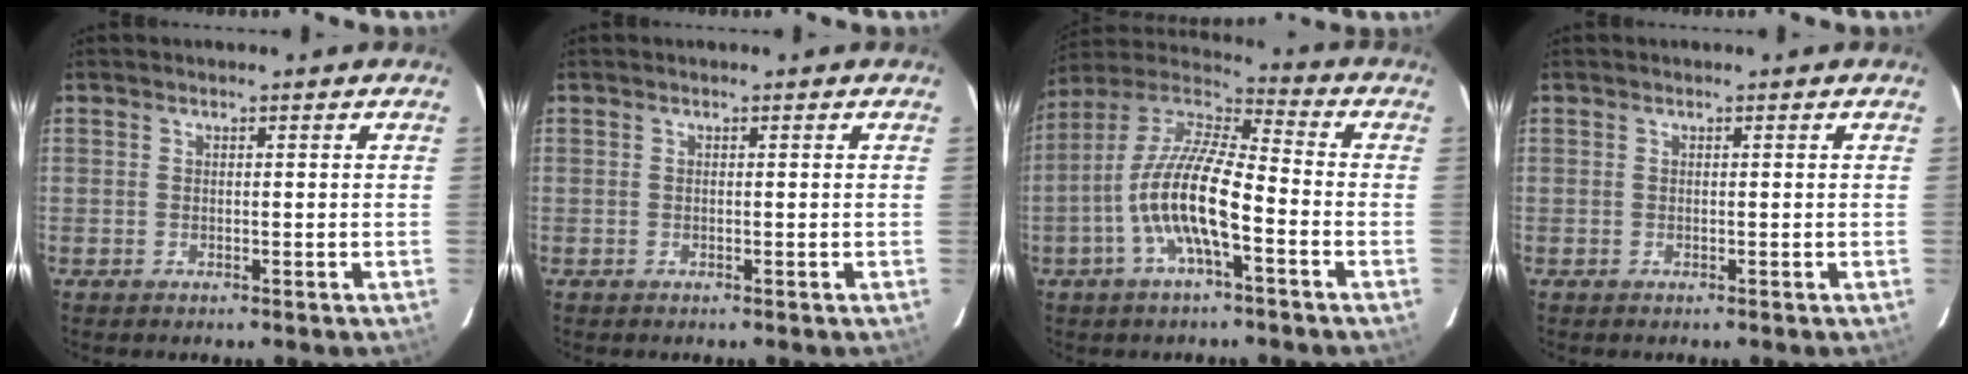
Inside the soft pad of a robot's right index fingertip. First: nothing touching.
{"total": 0.0}
{"total": 13.9, "force": [-4.8, 3.5, 12.6], "torque": [-0.247, -0.001, -0.096]}
{"total": 0.0}